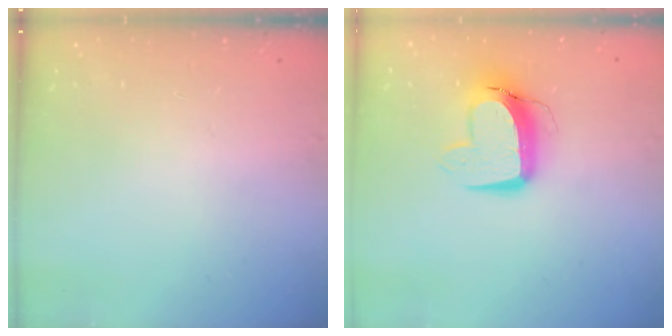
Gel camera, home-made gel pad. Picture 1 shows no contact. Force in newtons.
{"total": 11.6, "press": 11.5, "slide": 1.3}